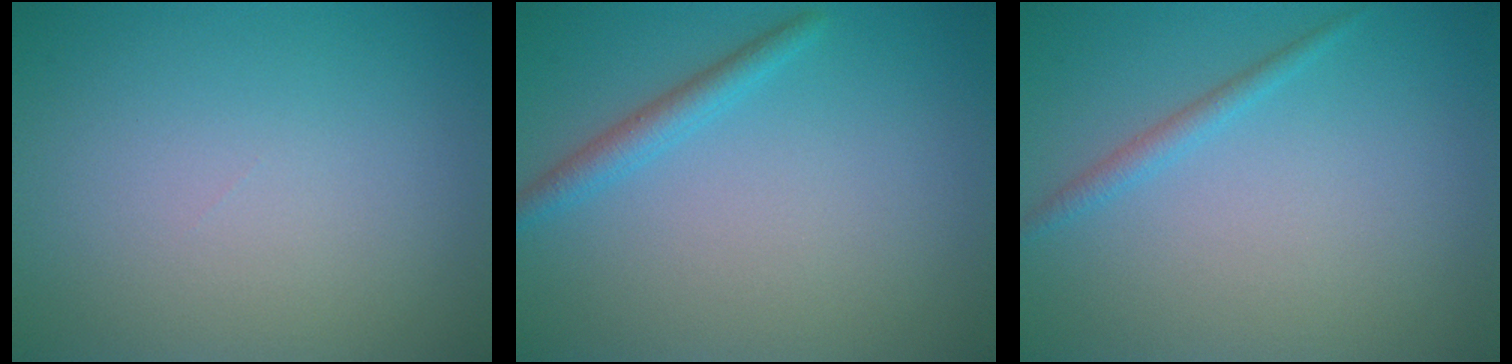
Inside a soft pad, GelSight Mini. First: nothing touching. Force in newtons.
{"total": 1.9, "press": 1.9, "slide": 0.1}
{"total": 1.3, "press": 1.3, "slide": 0.0}